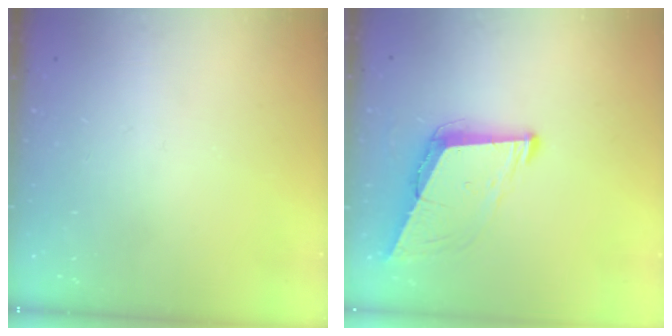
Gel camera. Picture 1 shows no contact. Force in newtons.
{"total": 9.0, "press": 8.1, "slide": 3.8}